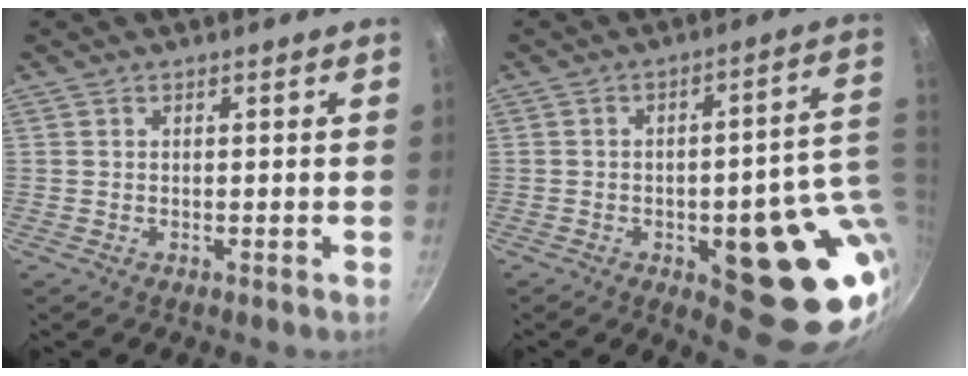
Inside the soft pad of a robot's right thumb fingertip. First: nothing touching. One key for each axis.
{"total": 21.1, "fx": -2.9, "fy": 8.4, "fz": 19.1, "tx": -0.175, "ty": 0.000, "tz": -0.030}